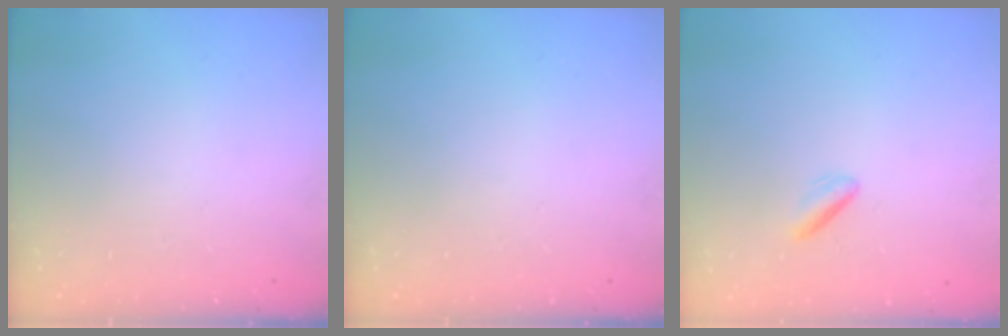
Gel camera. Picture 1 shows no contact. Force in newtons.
{"total": 0.0}
{"total": 1.2, "press": 0.8, "slide": 0.8}